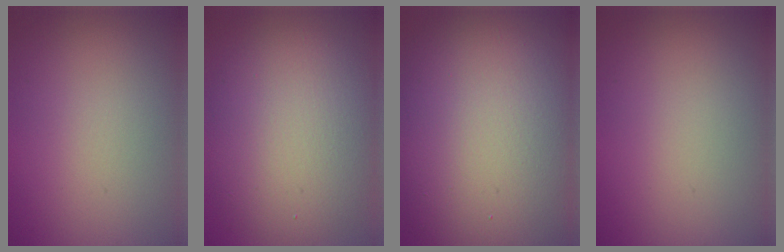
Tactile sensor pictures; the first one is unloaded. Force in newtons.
{"total": 9.4, "press": 9.4, "slide": 0.9}
{"total": 16.0, "press": 15.9, "slide": 1.5}
{"total": 0.0}